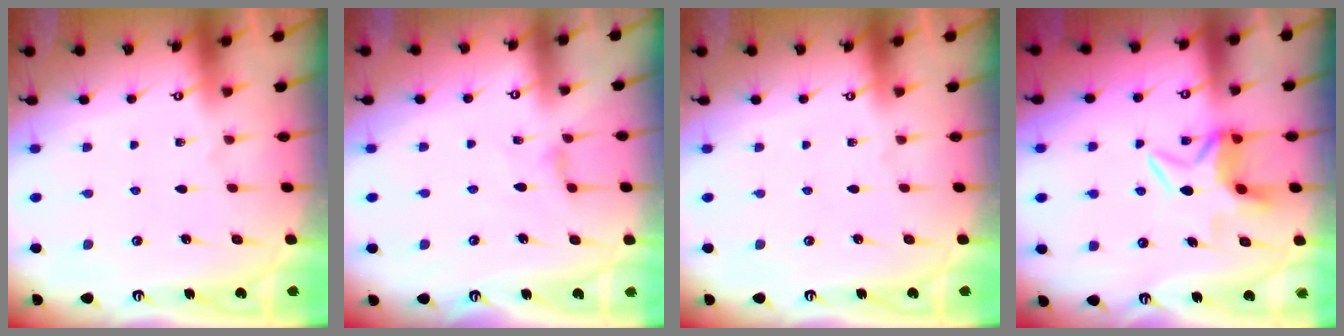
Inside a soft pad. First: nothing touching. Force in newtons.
{"total": 2.6, "press": 2.6, "slide": 0.5}
{"total": 0.0}
{"total": 7.9, "press": 7.8, "slide": 1.1}